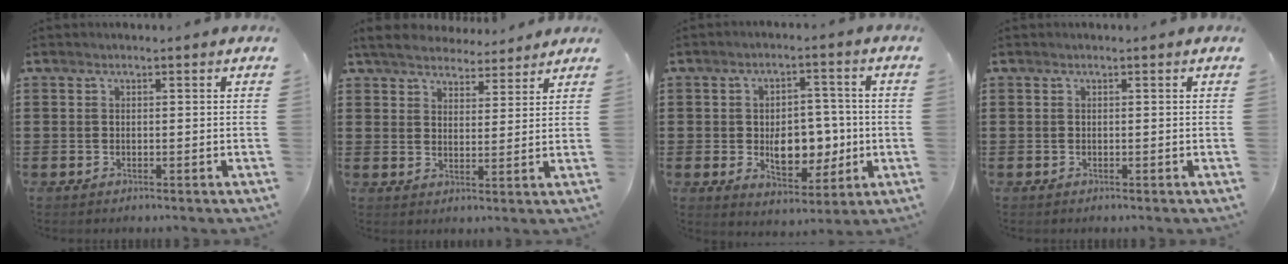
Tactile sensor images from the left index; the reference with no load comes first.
{"total": 5.0, "force": [4.7, 1.2, 1.1], "torque": [-0.041, -0.015, 0.085]}
{"total": 8.5, "force": [-1.0, 5.5, 6.3], "torque": [-0.086, 0.004, -0.019]}
{"total": 0.0}